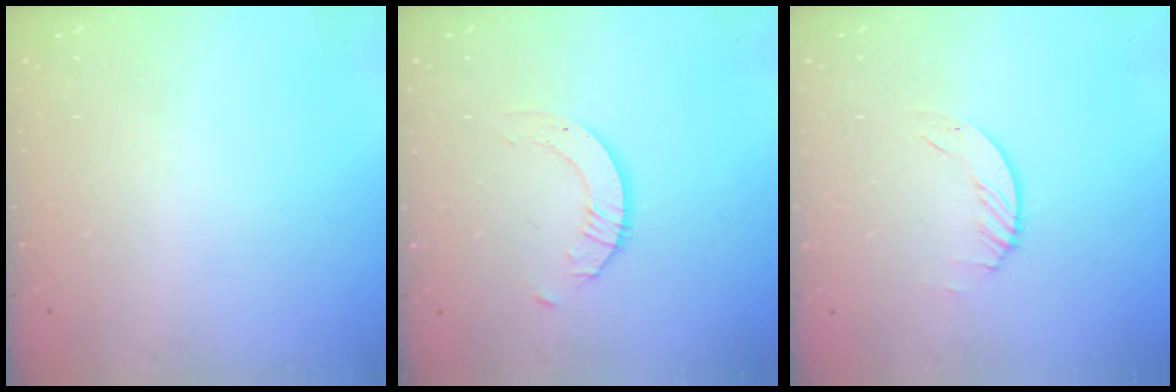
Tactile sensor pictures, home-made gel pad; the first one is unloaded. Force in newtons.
{"total": 2.1, "press": 2.1, "slide": 0.2}
{"total": 1.2, "press": 1.2, "slide": 0.2}